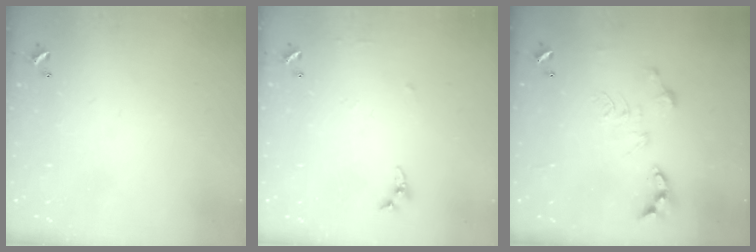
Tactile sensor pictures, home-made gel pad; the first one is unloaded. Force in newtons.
{"total": 4.5, "press": 4.5, "slide": 0.5}
{"total": 0.0}